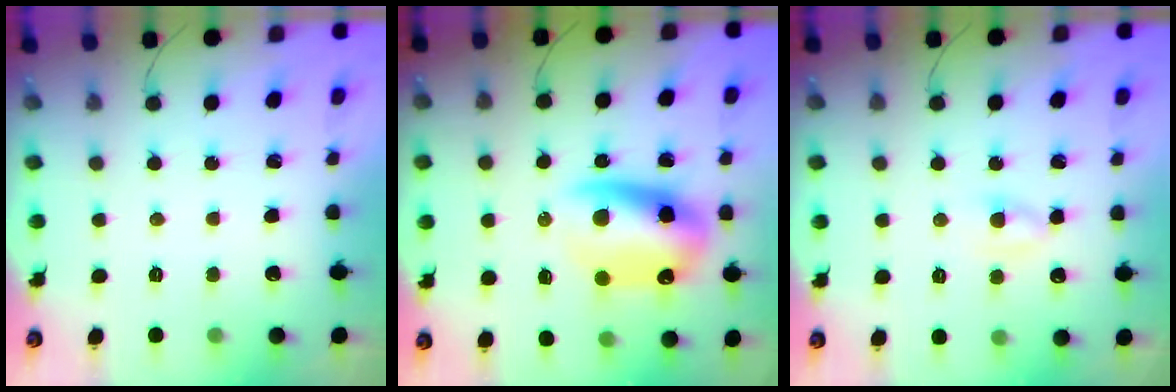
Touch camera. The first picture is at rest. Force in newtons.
{"total": 13.7, "press": 13.3, "slide": 3.5}
{"total": 2.9, "press": 2.8, "slide": 0.9}